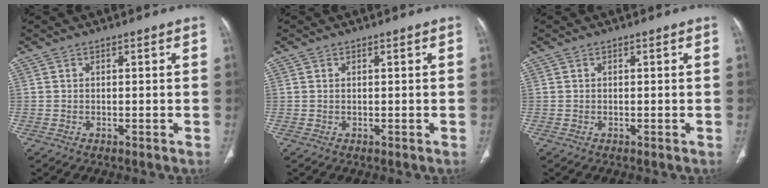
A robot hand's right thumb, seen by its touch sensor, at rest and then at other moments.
{"total": 0.0}
{"total": 0.0}